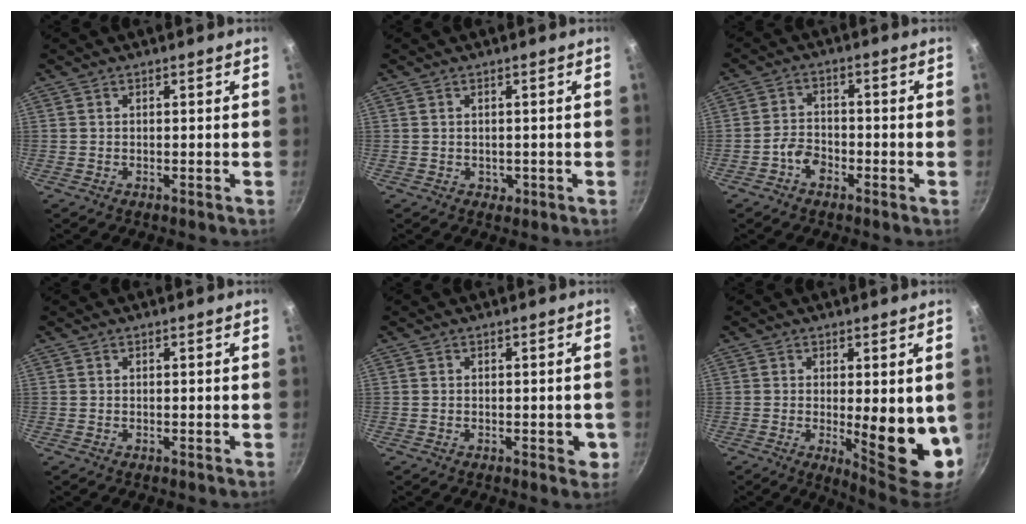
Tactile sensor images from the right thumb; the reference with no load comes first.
{"total": 0.9, "force": [0.0, 0.8, 0.3], "torque": [0.000, 0.000, 0.003]}
{"total": 4.0, "force": [-2.4, 2.6, 1.9], "torque": [-0.025, 0.028, -0.045]}
{"total": 0.0}
{"total": 3.0, "force": [-0.7, 1.7, 2.3], "torque": [-0.011, 0.004, -0.011]}
{"total": 11.8, "force": [-0.7, 3.8, 11.2], "torque": [-0.128, -0.021, 0.002]}